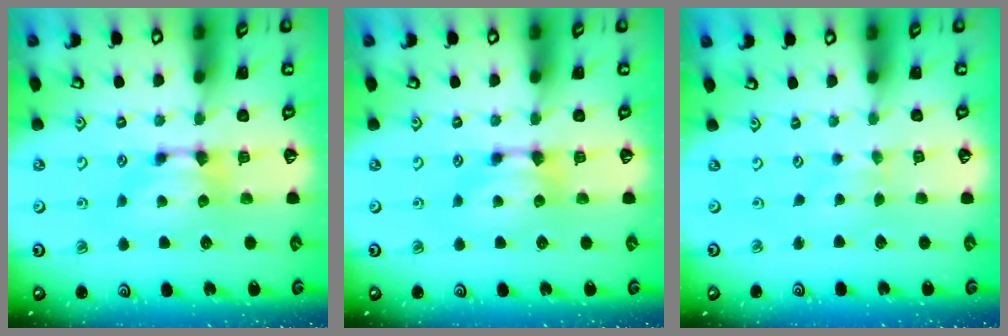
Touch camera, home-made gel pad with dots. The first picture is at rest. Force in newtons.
{"total": 0.0}
{"total": 1.2, "press": 1.2, "slide": 0.1}